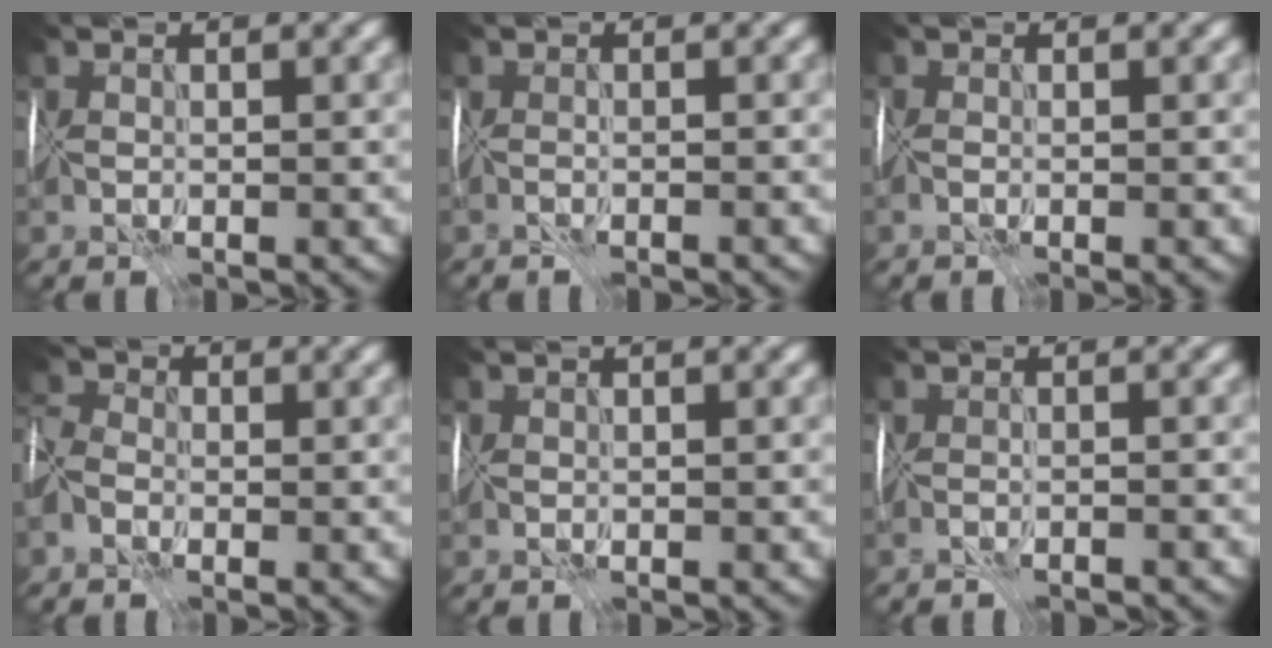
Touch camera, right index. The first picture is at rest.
{"total": 0.9, "force": [-0.8, -0.4, -0.1], "torque": [0.010, -0.003, -0.016]}
{"total": 1.0, "force": [-0.4, 0.0, 0.9], "torque": [-0.012, -0.006, -0.007]}
{"total": 3.0, "force": [-1.2, 2.2, 1.6], "torque": [-0.042, 0.001, -0.032]}
{"total": 0.5, "force": [0.2, 0.1, 0.5], "torque": [-0.006, 0.001, 0.007]}
{"total": 1.5, "force": [-1.5, -0.3, 0.1], "torque": [0.005, -0.001, -0.024]}